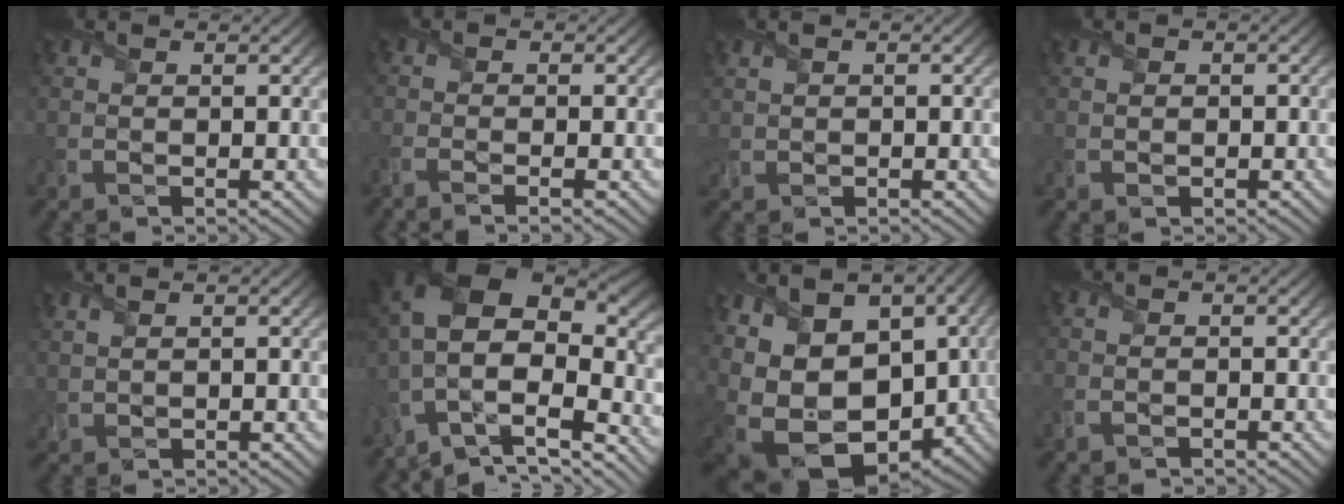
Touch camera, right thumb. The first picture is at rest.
{"total": 2.2, "force": [-1.6, 0.0, 1.6], "torque": [-0.038, -0.003, -0.035]}
{"total": 0.6, "force": [0.3, 0.4, 0.2], "torque": [-0.011, 0.001, 0.008]}
{"total": 0.5, "force": [-0.3, 0.4, -0.1], "torque": [0.000, -0.001, -0.007]}
{"total": 0.8, "force": [0.5, 0.1, 0.5], "torque": [-0.017, 0.004, 0.017]}
{"total": 16.5, "force": [-3.1, 9.6, 13.1], "torque": [-0.242, -0.013, -0.040]}
{"total": 19.2, "force": [-3.5, 14.8, 11.7], "torque": [-0.246, -0.020, -0.048]}
{"total": 1.7, "force": [-1.5, 0.8, 0.5], "torque": [-0.010, -0.004, -0.030]}